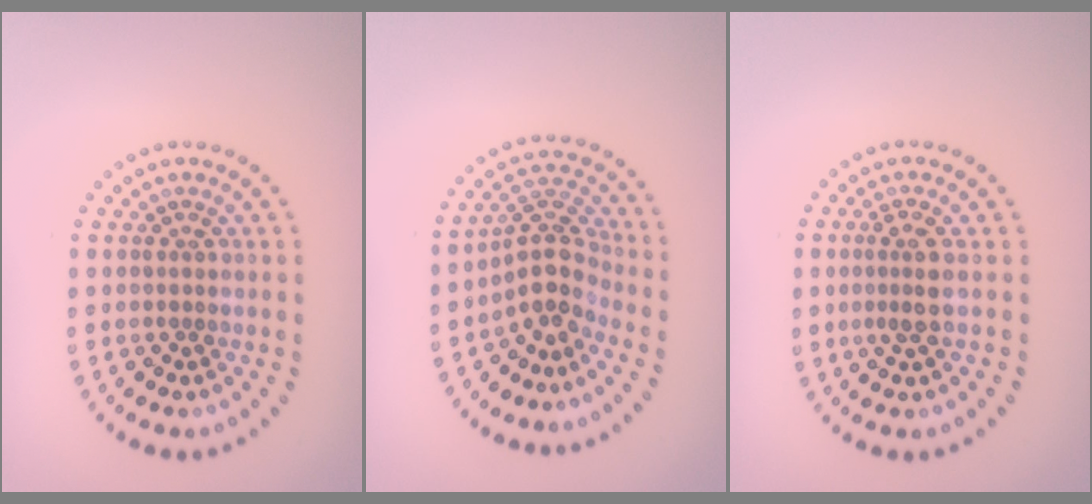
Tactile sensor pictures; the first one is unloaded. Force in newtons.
{"total": 3.7, "press": 3.0, "slide": 2.2}
{"total": 2.1, "press": 1.7, "slide": 1.2}